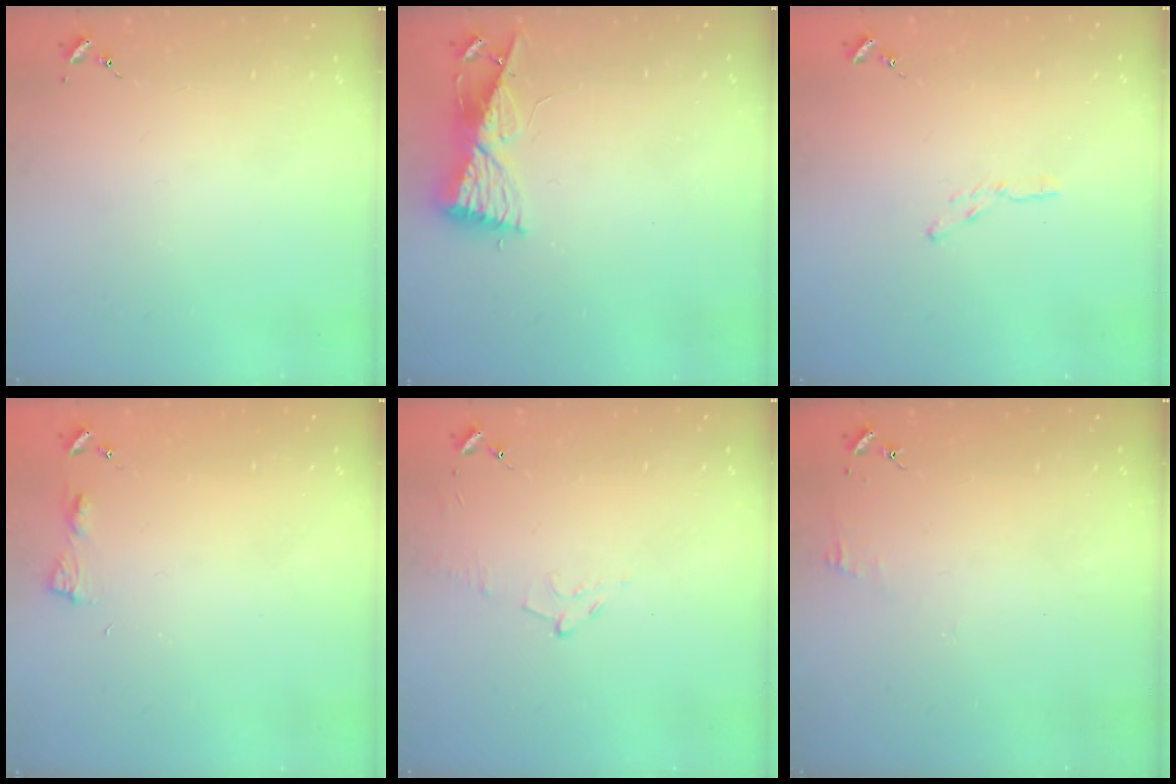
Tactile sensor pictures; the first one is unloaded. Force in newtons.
{"total": 8.5, "press": 8.5, "slide": 0.7}
{"total": 3.4, "press": 3.4, "slide": 0.2}
{"total": 4.2, "press": 4.1, "slide": 0.4}
{"total": 5.7, "press": 5.7, "slide": 0.8}
{"total": 3.7, "press": 3.7, "slide": 0.3}